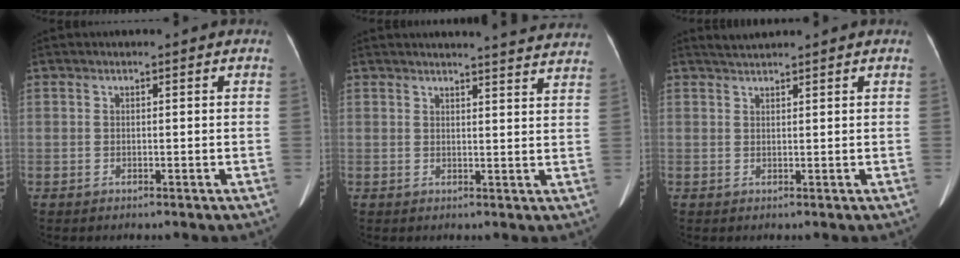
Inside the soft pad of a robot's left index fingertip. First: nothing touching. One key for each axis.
{"total": 13.3, "fx": 12.9, "fy": 0.1, "fz": 3.3, "tx": -0.028, "ty": -0.045, "tz": 0.125}
{"total": 1.5, "fx": 1.5, "fy": -0.2, "fz": 0.1, "tx": -0.004, "ty": 0.011, "tz": 0.034}